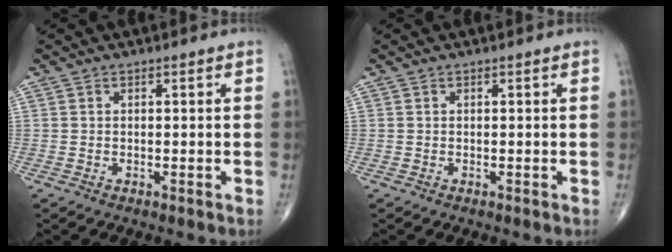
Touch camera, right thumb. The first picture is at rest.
{"total": 0.0}